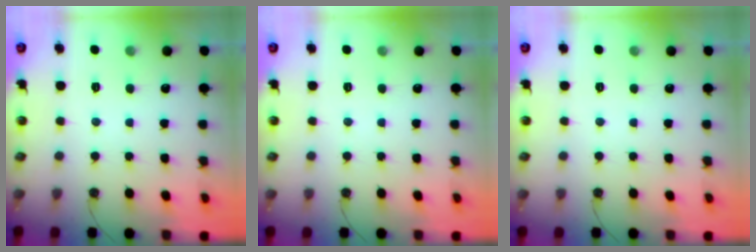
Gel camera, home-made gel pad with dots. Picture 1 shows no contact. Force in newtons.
{"total": 0.0}
{"total": 0.0}